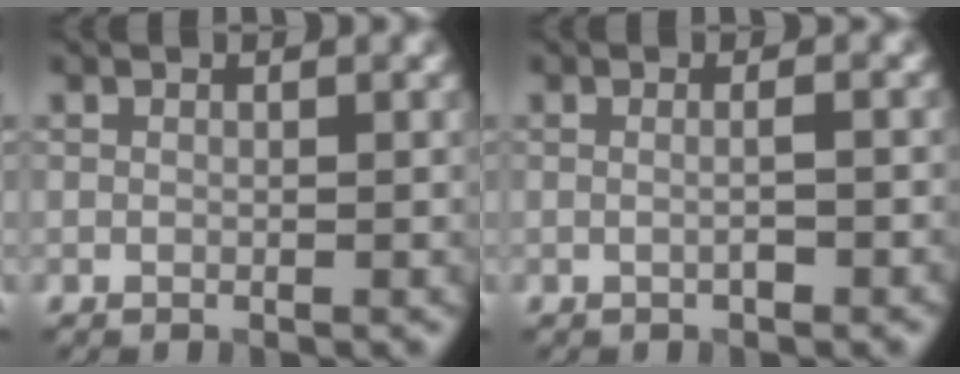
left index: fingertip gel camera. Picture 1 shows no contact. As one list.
[{"total": 1.1, "force": [-0.2, 0.1, 1.1], "torque": [-0.020, 0.002, -0.008]}]